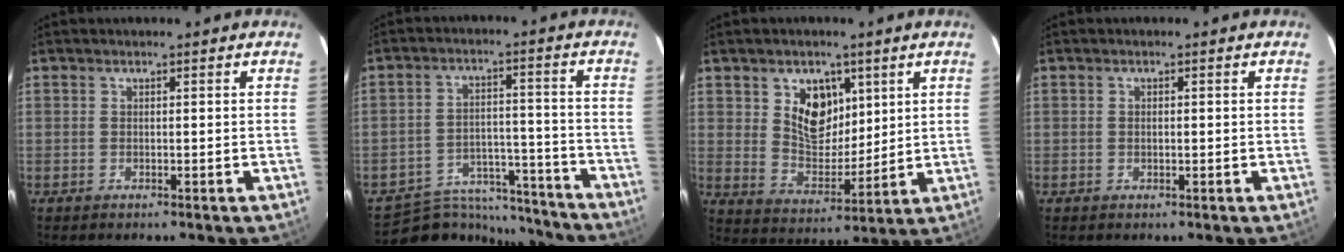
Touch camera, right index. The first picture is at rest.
{"total": 14.3, "force": [-13.0, 5.3, 2.5], "torque": [-0.055, 0.029, -0.182]}
{"total": 9.7, "force": [4.1, 6.7, 5.7], "torque": [-0.096, -0.003, 0.083]}
{"total": 0.8, "force": [0.0, 0.4, 0.7], "torque": [-0.012, 0.002, -0.001]}